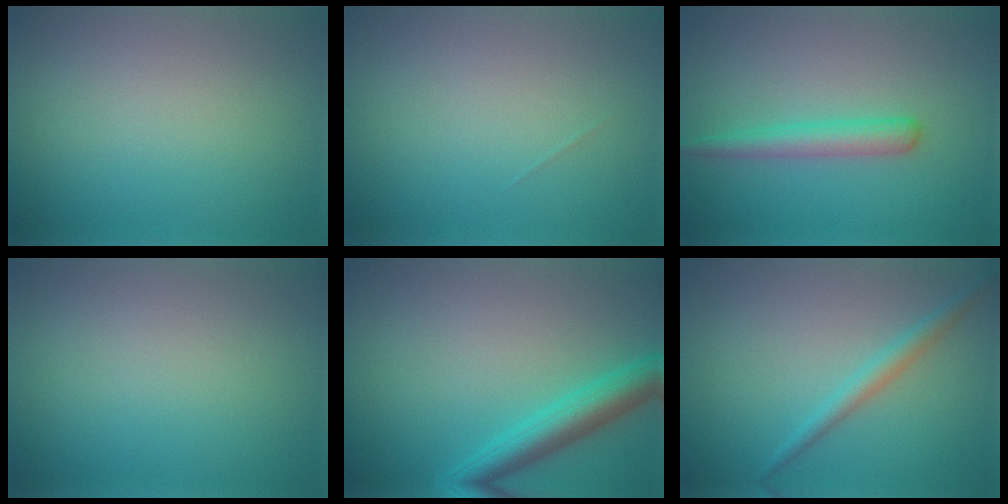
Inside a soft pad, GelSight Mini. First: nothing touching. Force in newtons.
{"total": 0.0}
{"total": 2.5, "press": 2.5, "slide": 0.1}
{"total": 0.0}
{"total": 4.3, "press": 4.3, "slide": 0.2}
{"total": 1.9, "press": 1.9, "slide": 0.0}